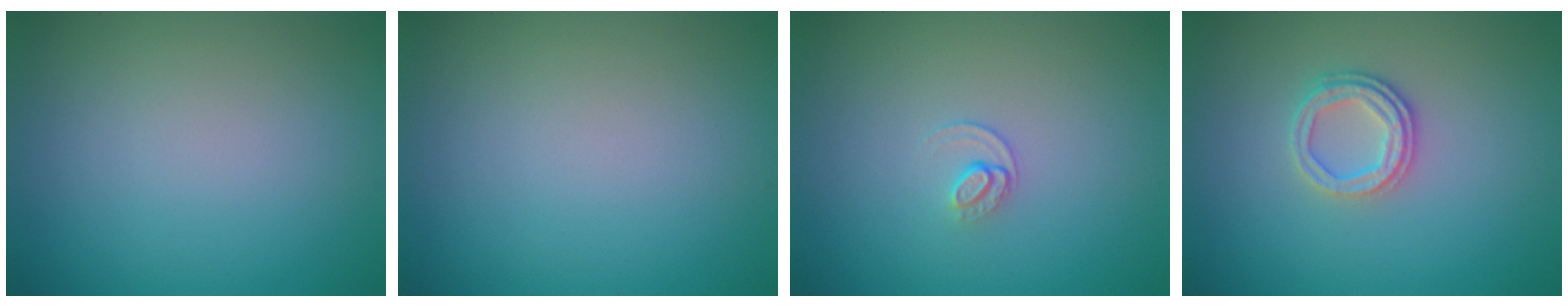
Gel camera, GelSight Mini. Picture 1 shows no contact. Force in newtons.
{"total": 0.0}
{"total": 1.0, "press": 0.6, "slide": 0.8}
{"total": 2.6, "press": 2.3, "slide": 1.1}